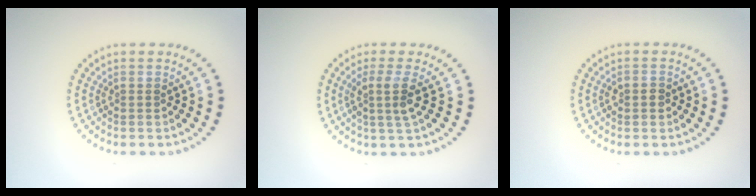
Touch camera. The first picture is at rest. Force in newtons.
{"total": 2.5, "press": 1.9, "slide": 1.6}
{"total": 1.4, "press": 1.3, "slide": 0.4}